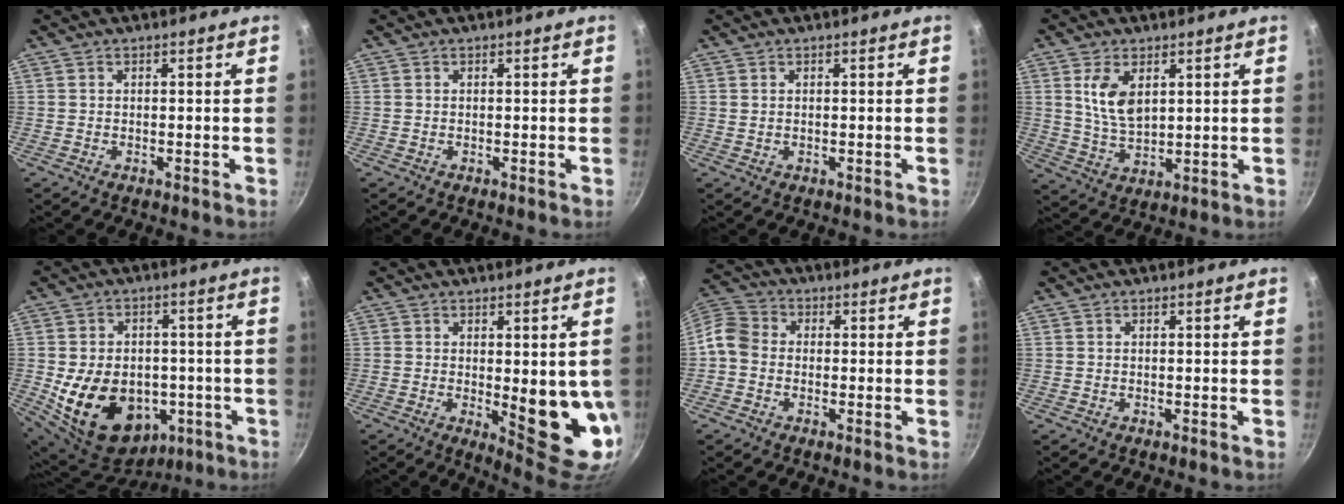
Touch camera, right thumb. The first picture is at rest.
{"total": 0.0}
{"total": 0.0}
{"total": 8.0, "force": [2.7, 4.5, 6.0], "torque": [-0.107, -0.022, 0.057]}
{"total": 19.9, "force": [-3.9, 15.0, 12.5], "torque": [-0.200, 0.019, -0.033]}
{"total": 11.0, "force": [-0.6, 3.6, 10.4], "torque": [-0.106, -0.024, 0.002]}
{"total": 6.3, "force": [-1.4, 5.2, 3.4], "torque": [-0.053, 0.022, -0.048]}
{"total": 0.0}